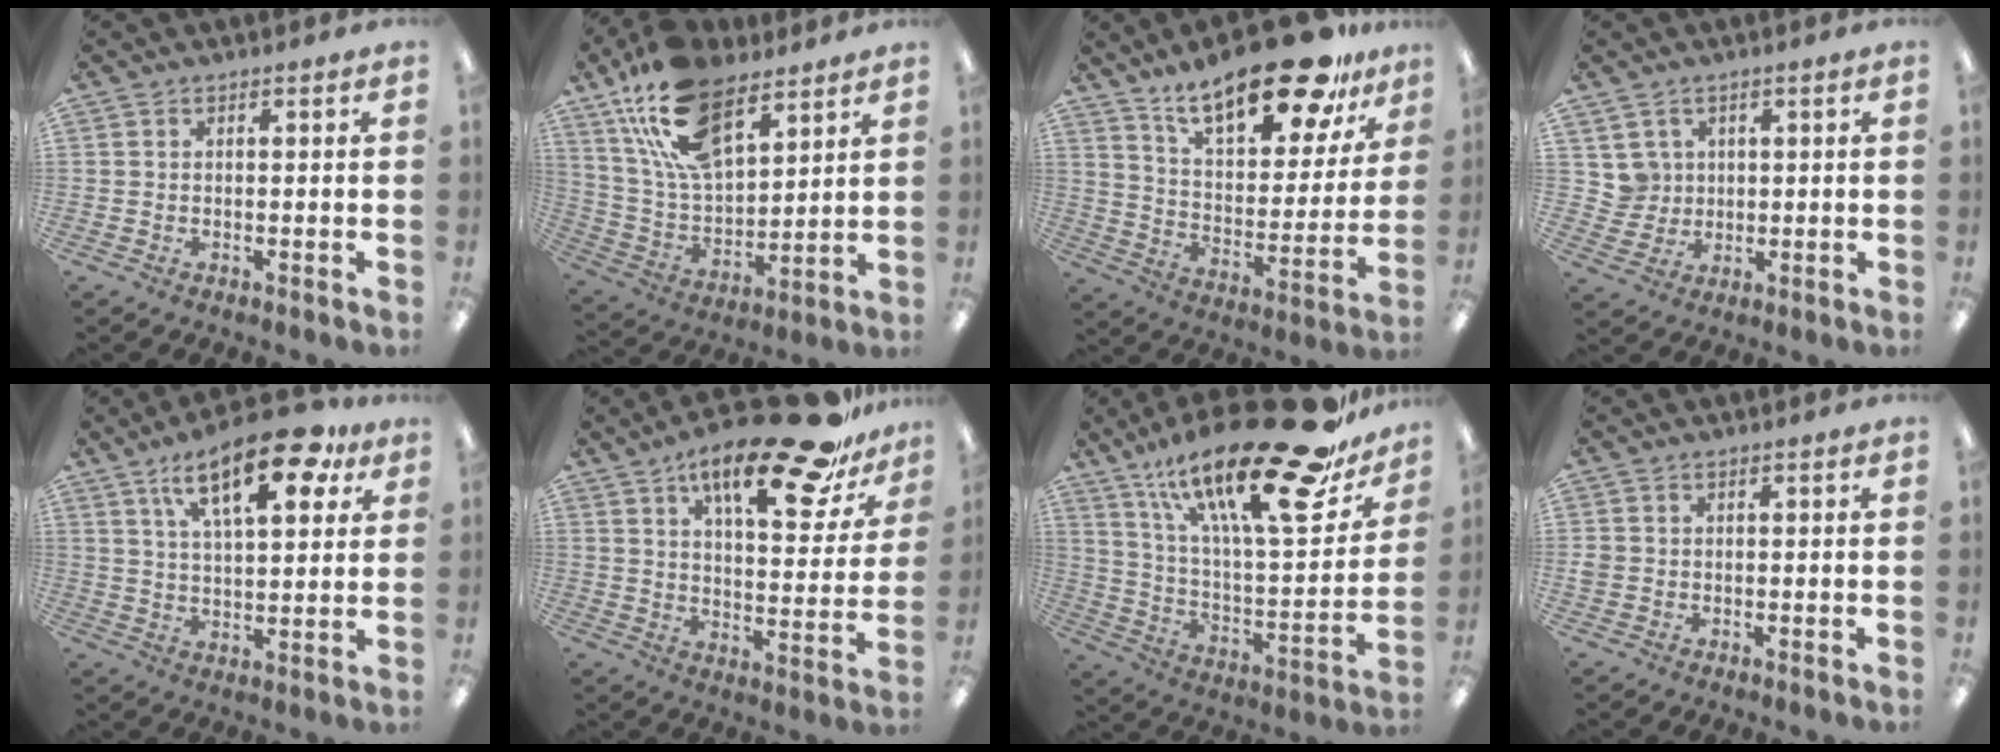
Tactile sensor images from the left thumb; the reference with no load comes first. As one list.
[{"total": 20.5, "force": [11.8, 10.7, 12.9], "torque": [-0.259, -0.047, 0.214]}, {"total": 22.2, "force": [16.3, 7.9, 12.8], "torque": [-0.206, -0.096, 0.277]}, {"total": 4.8, "force": [2.1, 4.3, -0.4], "torque": [0.000, -0.002, 0.039]}, {"total": 18.5, "force": [10.1, 7.5, 13.6], "torque": [-0.203, -0.035, 0.158]}, {"total": 22.8, "force": [15.2, 7.2, 15.5], "torque": [-0.228, -0.095, 0.245]}, {"total": 29.3, "force": [19.5, 7.6, 20.5], "torque": [-0.325, -0.120, 0.316]}, {"total": 1.4, "force": [-0.2, 1.3, 0.3], "torque": [-0.005, 0.002, -0.006]}]